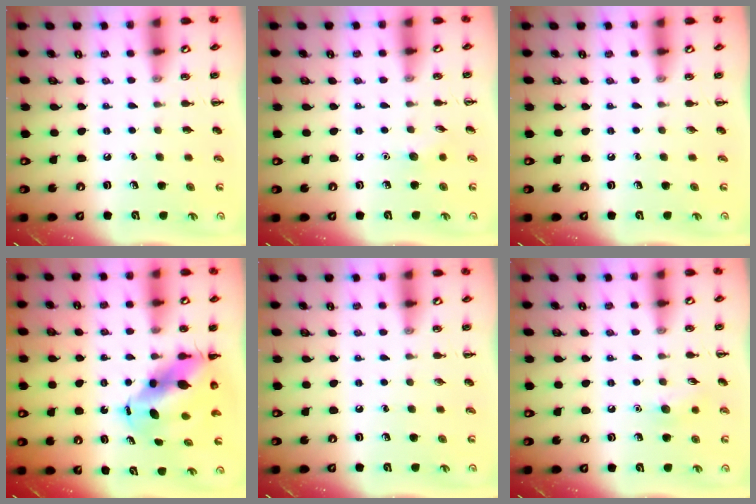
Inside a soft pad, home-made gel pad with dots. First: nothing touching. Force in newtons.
{"total": 5.0, "press": 4.9, "slide": 1.4}
{"total": 0.0}
{"total": 9.5, "press": 9.1, "slide": 2.7}
{"total": 0.0}
{"total": 6.6, "press": 6.4, "slide": 1.6}